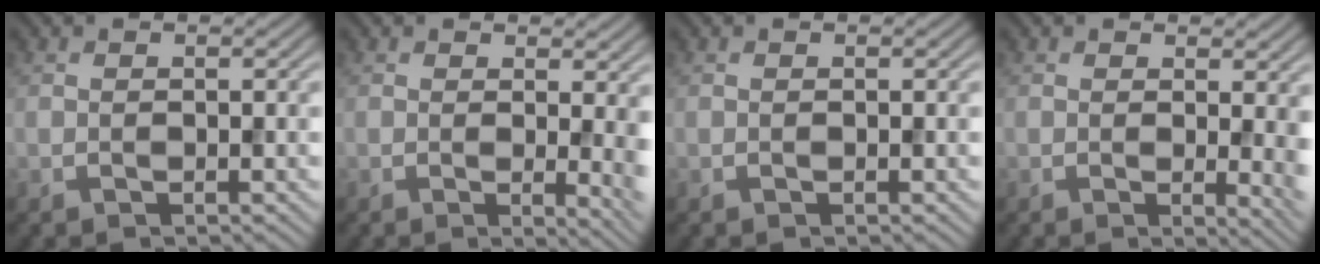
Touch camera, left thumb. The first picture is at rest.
{"total": 4.0, "force": [0.8, 1.0, 3.8], "torque": [-0.054, -0.006, 0.010]}
{"total": 0.0}
{"total": 3.6, "force": [0.9, 0.9, 3.4], "torque": [-0.047, -0.004, 0.012]}